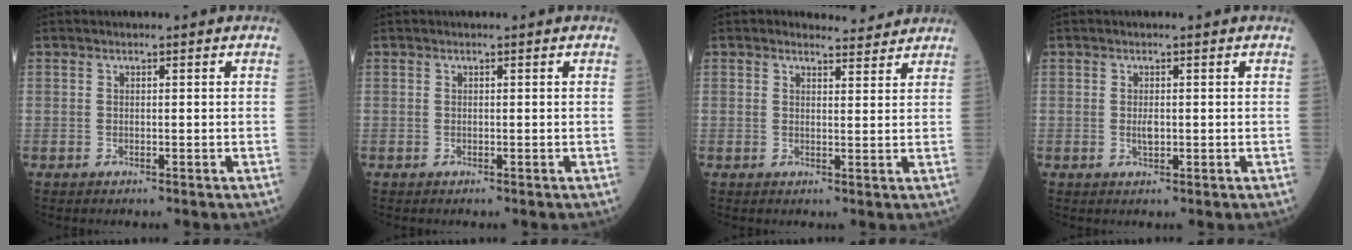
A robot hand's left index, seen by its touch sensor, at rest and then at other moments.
{"total": 0.0}
{"total": 3.0, "force": [2.9, 0.7, -0.2], "torque": [-0.005, 0.001, 0.034]}
{"total": 1.3, "force": [0.2, 0.3, 1.3], "torque": [-0.027, -0.002, 0.005]}